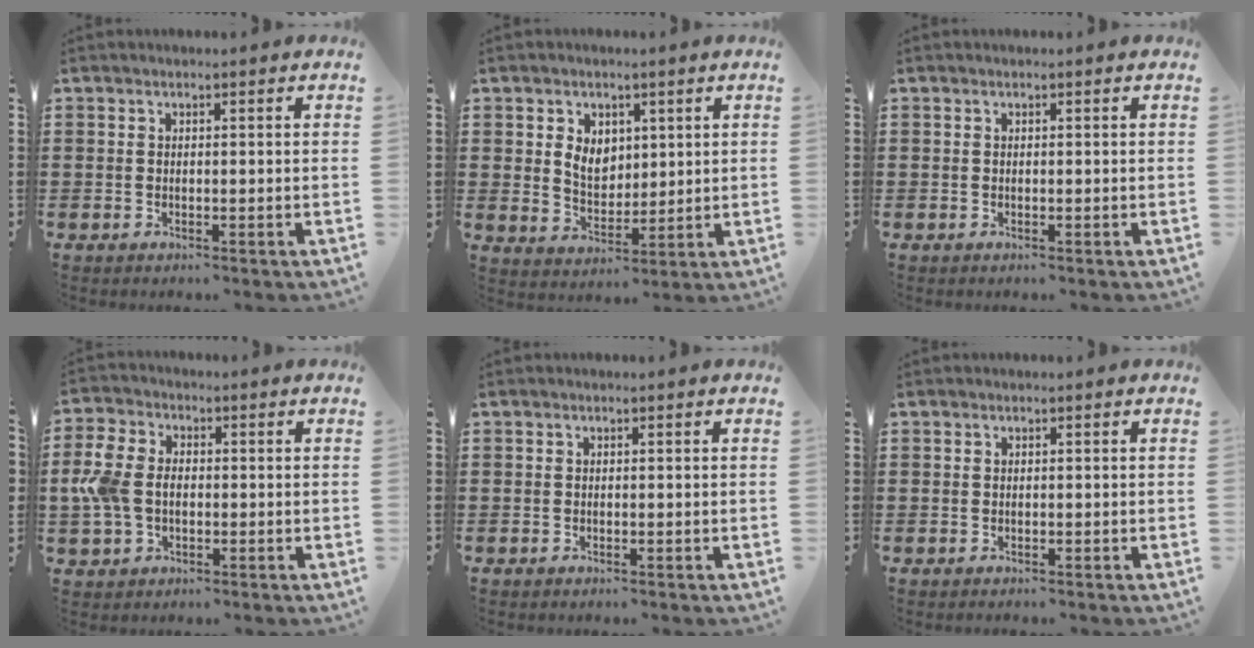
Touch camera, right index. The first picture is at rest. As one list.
[{"total": 4.7, "force": [1.6, 3.5, 2.6], "torque": [-0.055, 0.007, 0.028]}, {"total": 0.0}, {"total": 6.1, "force": [-0.6, 4.4, 4.2], "torque": [-0.125, -0.001, -0.024]}, {"total": 0.0}, {"total": 0.0}]